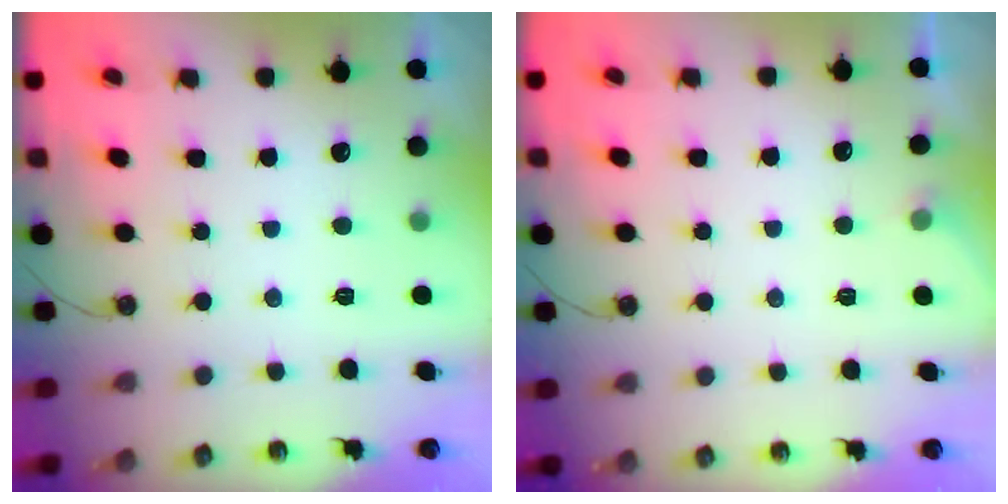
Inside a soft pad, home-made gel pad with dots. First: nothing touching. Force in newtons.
{"total": 2.6, "press": 2.5, "slide": 0.5}